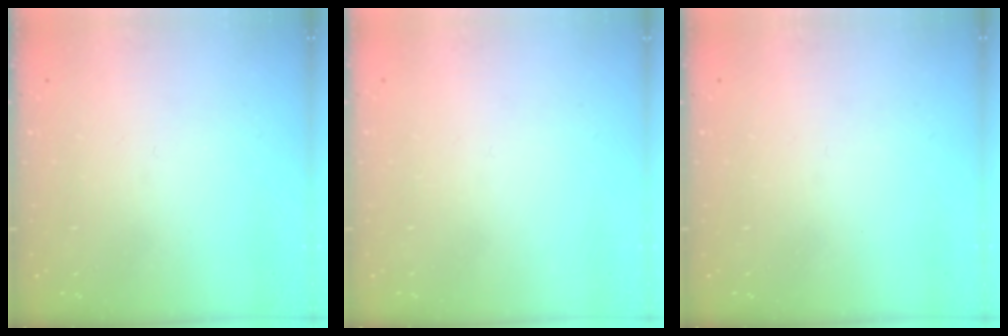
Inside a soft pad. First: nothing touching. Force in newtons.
{"total": 1.5, "press": 1.5, "slide": 0.1}
{"total": 0.0}